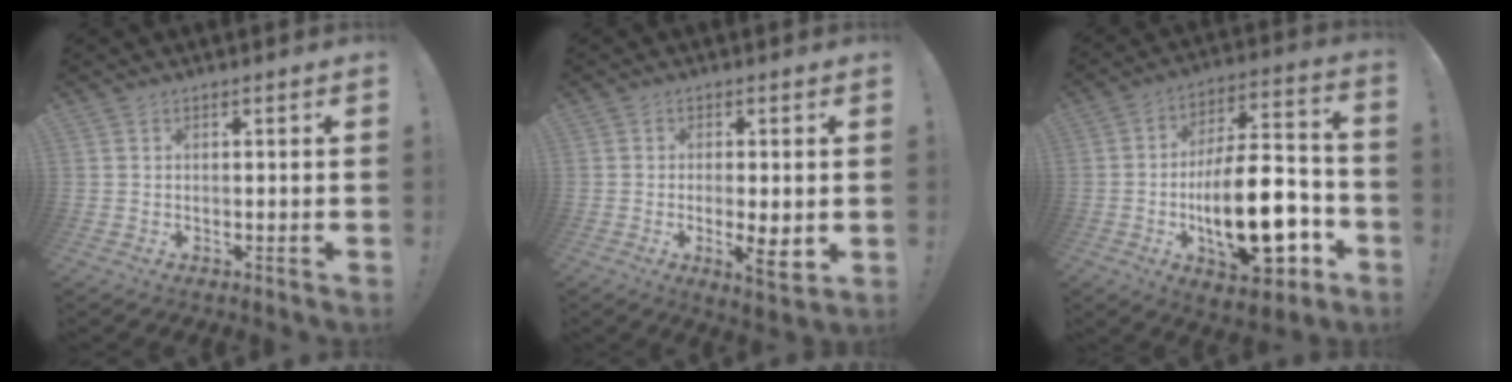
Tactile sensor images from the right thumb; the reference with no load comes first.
{"total": 7.4, "force": [-1.5, 1.9, 7.0], "torque": [-0.097, -0.011, -0.022]}
{"total": 24.6, "force": [-7.2, 10.4, 21.1], "torque": [-0.358, 0.045, -0.110]}